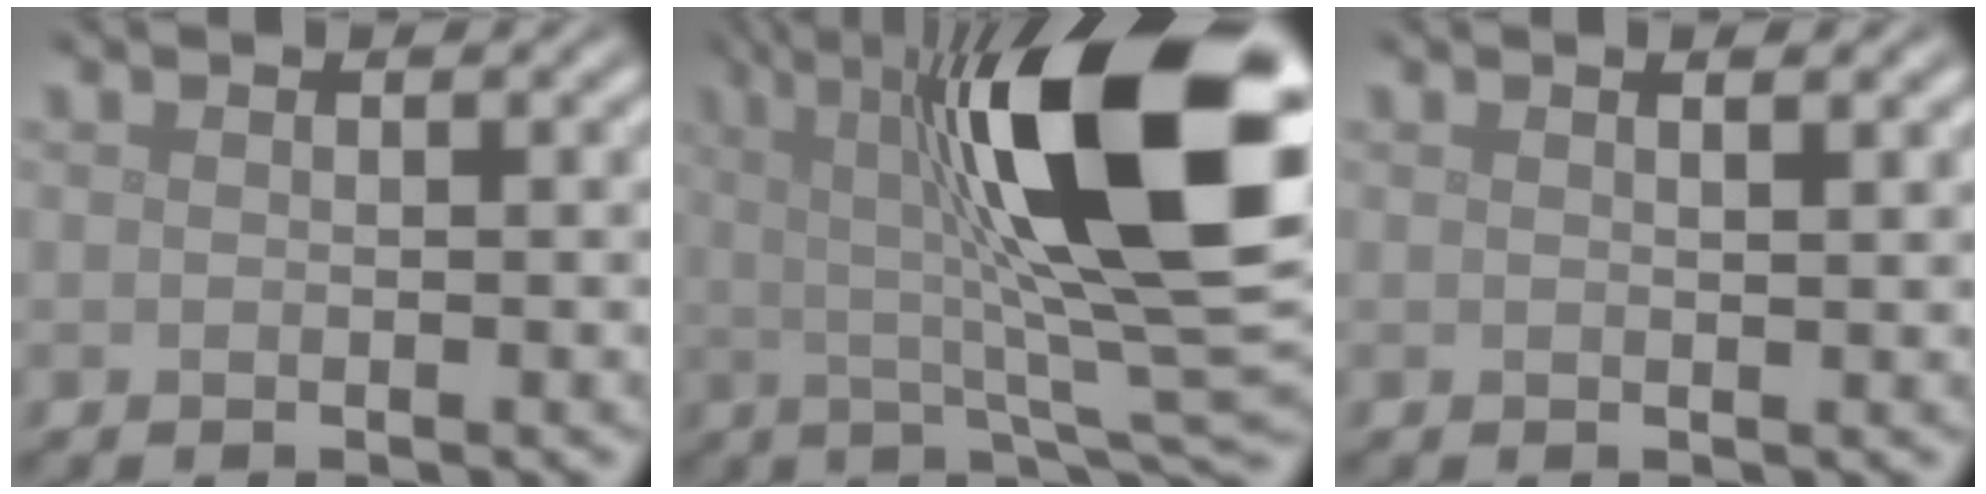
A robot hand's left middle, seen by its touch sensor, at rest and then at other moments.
{"total": 16.1, "force": [4.0, 4.1, 15.1], "torque": [-0.224, 0.010, 0.051]}
{"total": 1.3, "force": [0.8, 0.4, 1.0], "torque": [-0.011, 0.003, 0.007]}